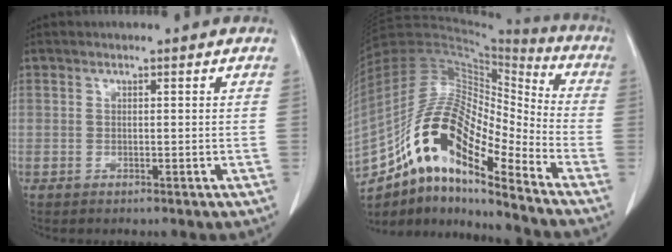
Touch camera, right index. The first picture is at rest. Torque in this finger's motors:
{"motor_torque": [1.27, -0.87, 0.62, 0.21]}